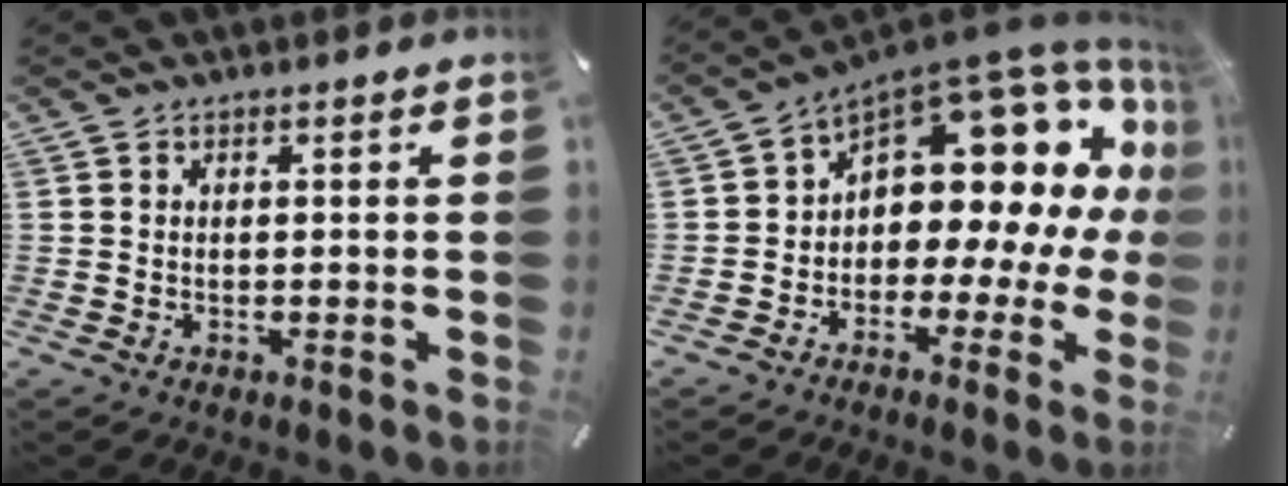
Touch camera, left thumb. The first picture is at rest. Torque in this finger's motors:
{"motor_torque": [0.95, 1.06, 1.19, -0.67, 0.45]}